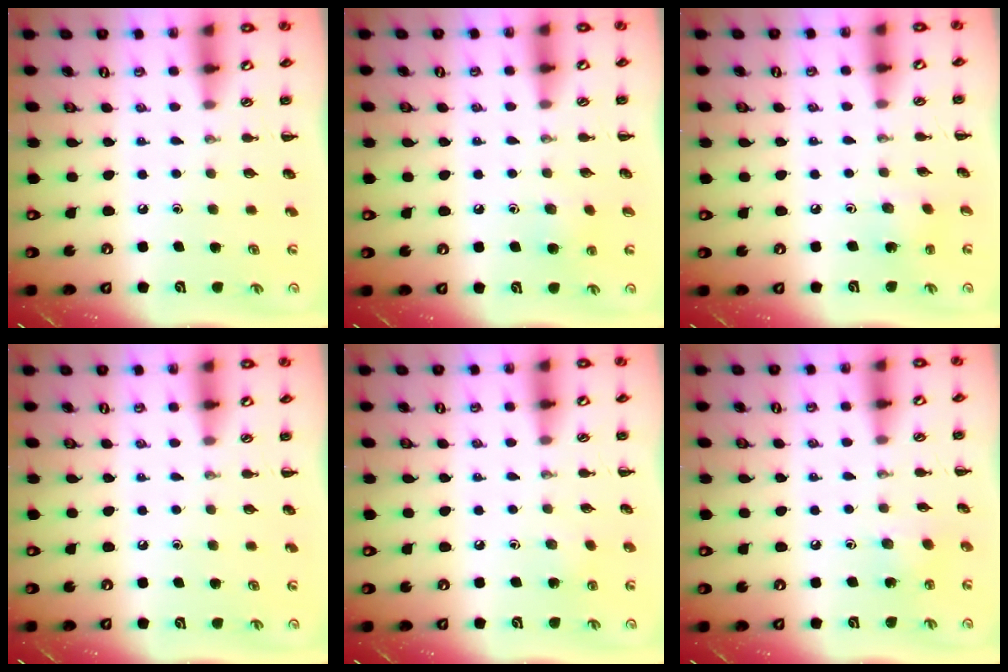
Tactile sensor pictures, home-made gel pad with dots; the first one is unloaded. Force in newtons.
{"total": 6.0, "press": 5.5, "slide": 2.3}
{"total": 2.7, "press": 2.6, "slide": 0.7}
{"total": 0.0}
{"total": 5.4, "press": 5.2, "slide": 1.4}
{"total": 4.3, "press": 4.1, "slide": 1.3}